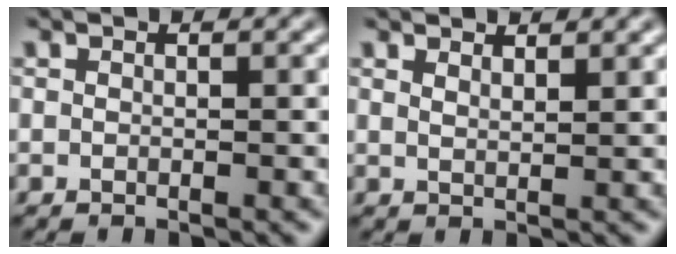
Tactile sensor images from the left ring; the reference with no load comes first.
{"total": 2.0, "force": [1.8, 0.5, 0.8], "torque": [-0.006, 0.002, 0.020]}